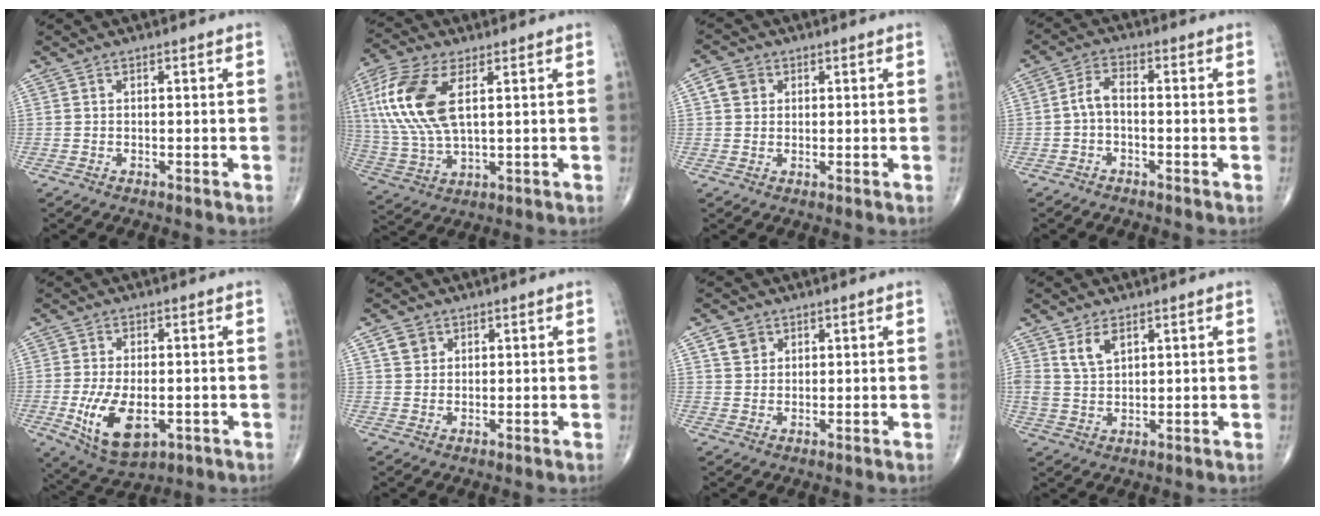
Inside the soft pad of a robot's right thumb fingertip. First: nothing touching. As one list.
[{"total": 16.2, "force": [4.4, 7.4, 13.6], "torque": [-0.315, -0.001, 0.088]}, {"total": 3.7, "force": [1.1, 3.2, 1.6], "torque": [-0.019, 0.004, 0.018]}, {"total": 3.8, "force": [-1.0, 2.0, 3.1], "torque": [-0.060, 0.019, -0.027]}, {"total": 11.3, "force": [-2.7, 6.0, 9.2], "torque": [-0.160, -0.009, -0.032]}, {"total": 3.2, "force": [1.5, 2.6, 1.1], "torque": [-0.009, -0.004, 0.027]}, {"total": 3.6, "force": [1.8, 2.9, 1.2], "torque": [-0.008, -0.006, 0.032]}, {"total": 4.9, "force": [2.6, 2.7, 3.1], "torque": [-0.050, -0.014, 0.056]}]